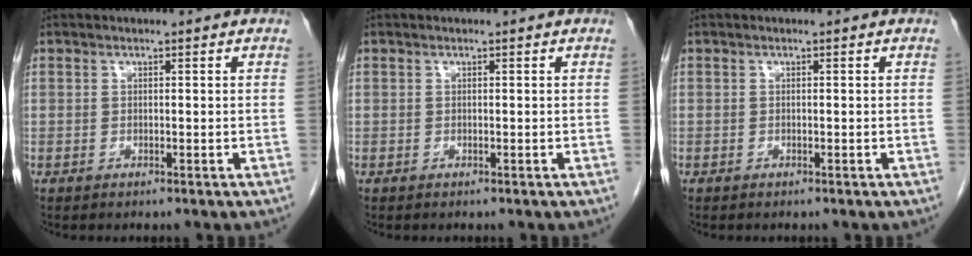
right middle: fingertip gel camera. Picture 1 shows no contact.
{"total": 0.0}
{"total": 0.0}